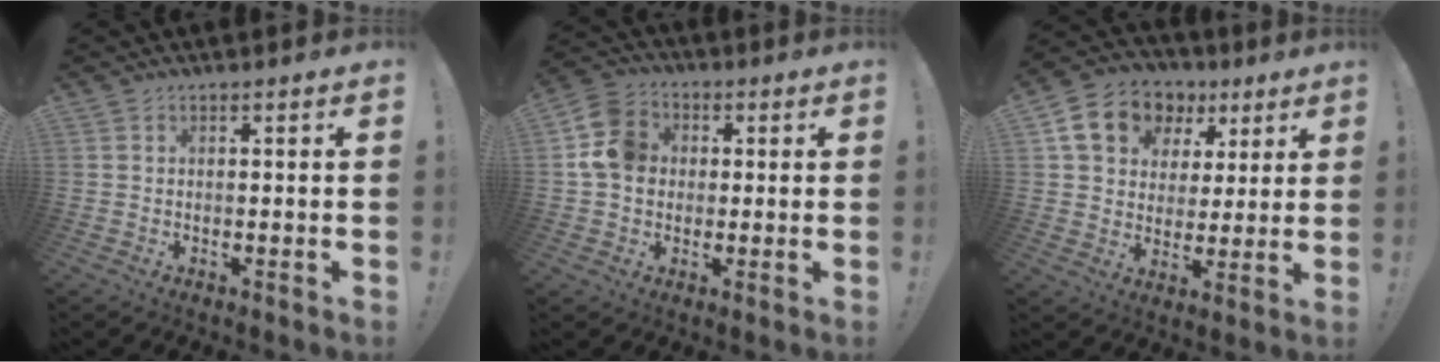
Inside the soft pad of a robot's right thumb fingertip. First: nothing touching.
{"total": 11.5, "force": [1.0, 9.7, 6.2], "torque": [-0.102, 0.017, 0.023]}
{"total": 14.5, "force": [6.8, 11.1, 6.4], "torque": [-0.093, -0.027, 0.133]}